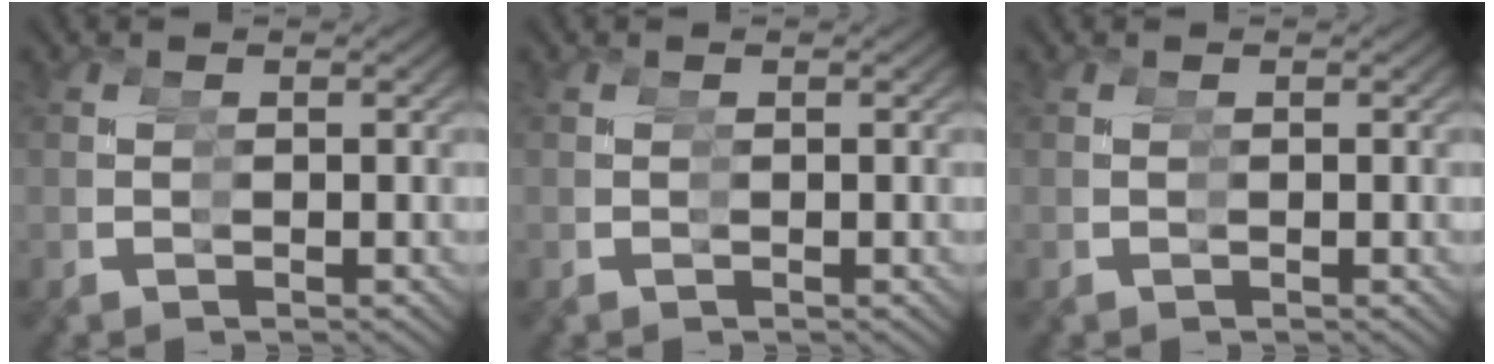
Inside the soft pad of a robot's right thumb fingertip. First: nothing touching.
{"total": 0.0}
{"total": 0.0}